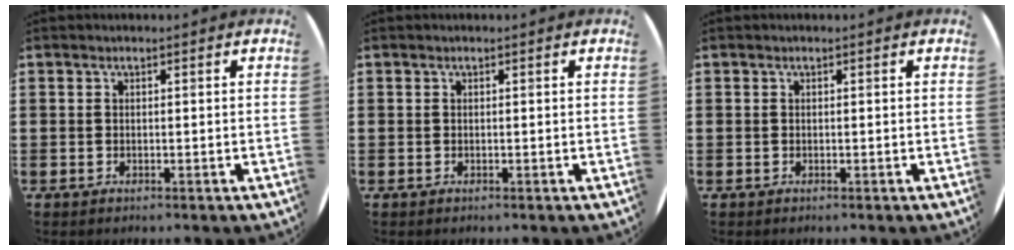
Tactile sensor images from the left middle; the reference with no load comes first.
{"total": 0.0}
{"total": 0.0}